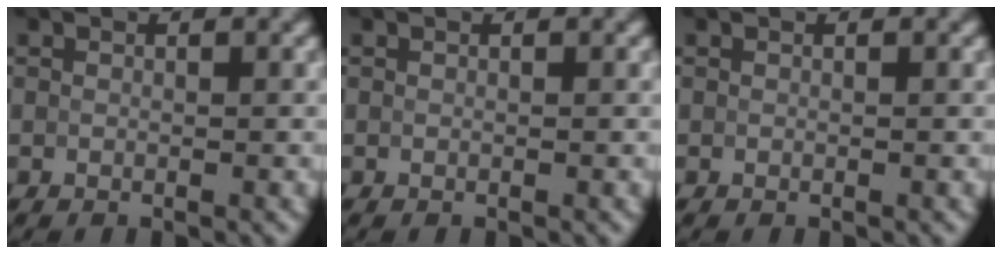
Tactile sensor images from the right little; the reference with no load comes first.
{"total": 0.0}
{"total": 0.0}